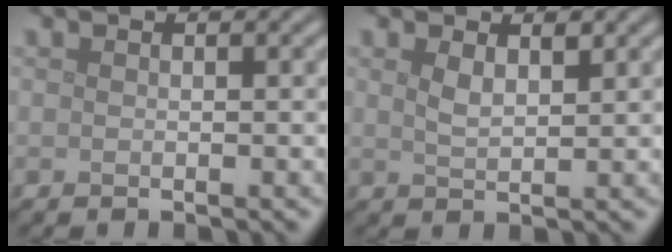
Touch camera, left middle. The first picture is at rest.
{"total": 1.7, "force": [0.9, 0.7, 1.3], "torque": [-0.030, -0.004, 0.019]}